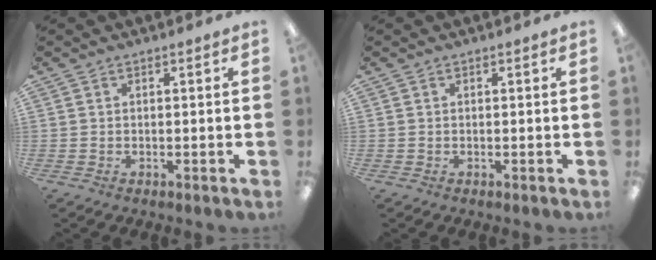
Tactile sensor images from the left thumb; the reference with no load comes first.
{"total": 0.0}